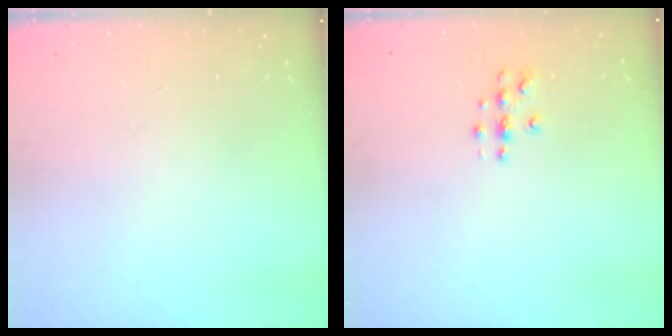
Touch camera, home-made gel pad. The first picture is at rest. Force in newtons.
{"total": 4.0, "press": 4.0, "slide": 0.5}